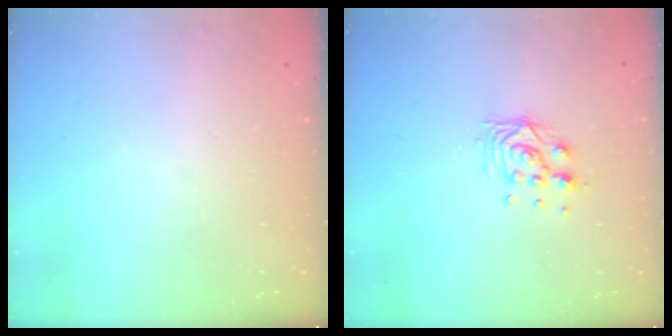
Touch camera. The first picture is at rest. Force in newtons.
{"total": 8.8, "press": 8.8, "slide": 0.7}